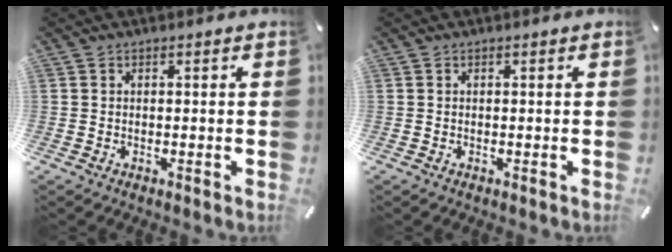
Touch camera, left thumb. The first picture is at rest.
{"total": 0.0}